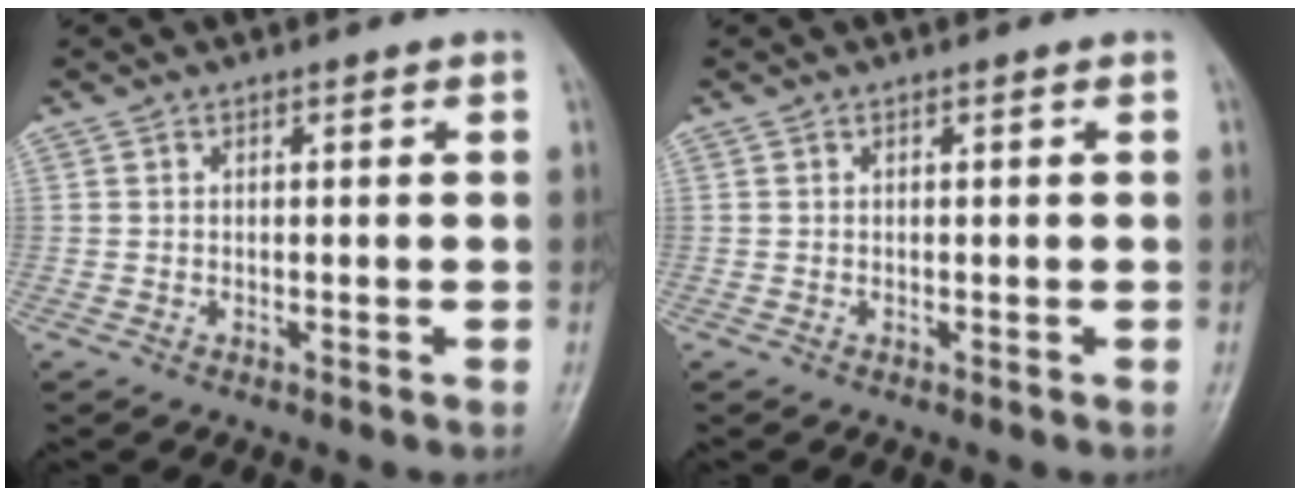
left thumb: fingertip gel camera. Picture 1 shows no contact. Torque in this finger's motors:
{"motor_torque": [0.00, 0.00, -0.02, -0.02, 0.00]}